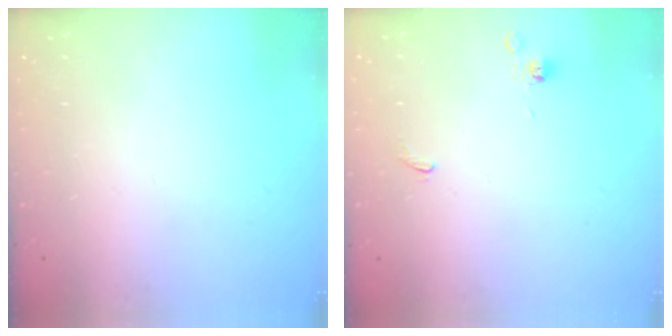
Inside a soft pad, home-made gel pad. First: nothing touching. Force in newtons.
{"total": 1.1, "press": 1.1, "slide": 0.4}